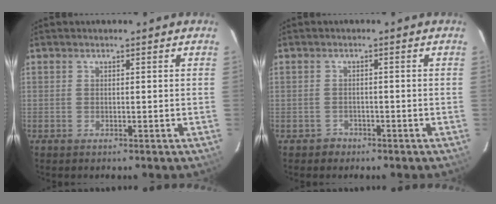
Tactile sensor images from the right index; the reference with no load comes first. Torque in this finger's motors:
{"motor_torque": [-0.06, -0.02, -0.22, -0.10]}